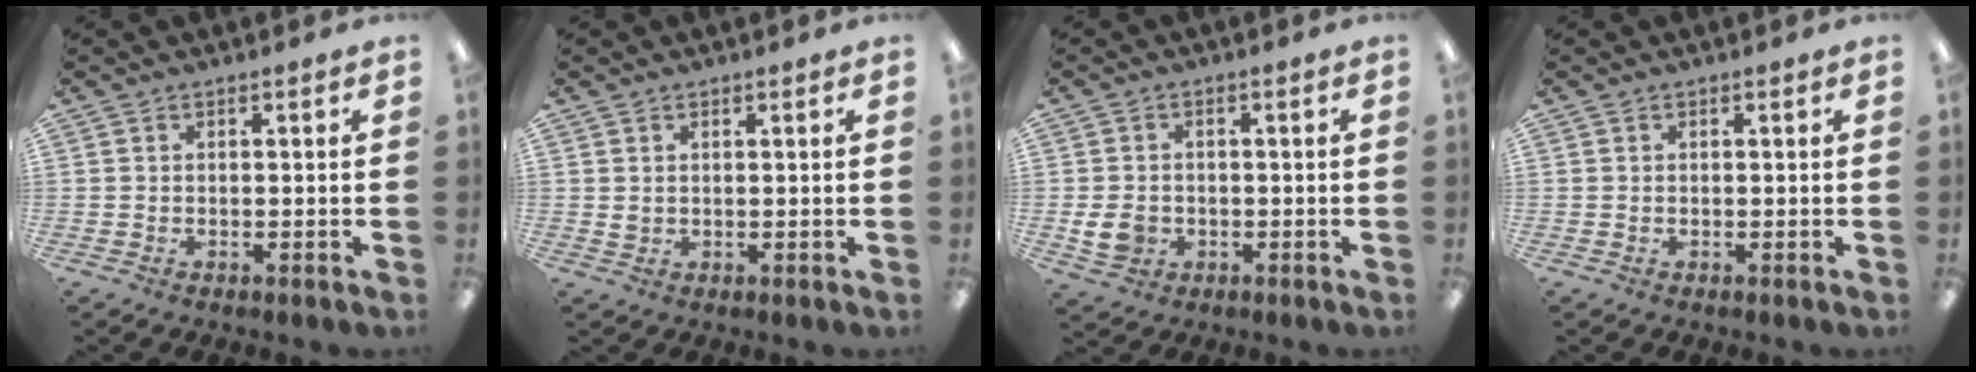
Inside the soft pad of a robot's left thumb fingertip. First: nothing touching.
{"total": 1.1, "force": [0.6, 0.9, 0.2], "torque": [0.001, -0.001, 0.010]}
{"total": 5.3, "force": [-1.2, 4.3, 2.8], "torque": [-0.060, 0.000, -0.022]}
{"total": 0.0}